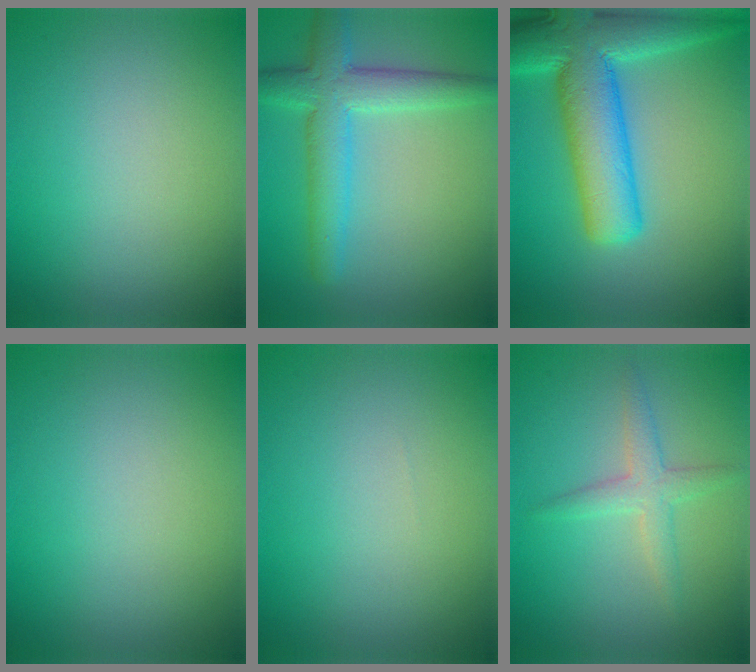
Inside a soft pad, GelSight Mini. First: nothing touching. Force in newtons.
{"total": 5.4, "press": 5.4, "slide": 0.3}
{"total": 11.2, "press": 11.2, "slide": 0.7}
{"total": 0.0}
{"total": 0.0}
{"total": 2.4, "press": 2.4, "slide": 0.0}